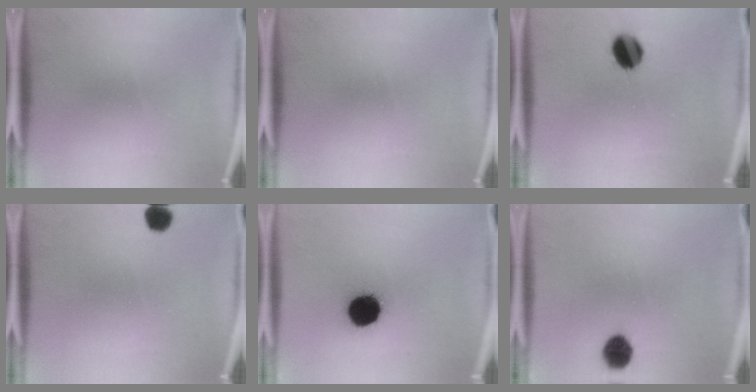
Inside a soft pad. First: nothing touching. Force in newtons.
{"total": 0.0}
{"total": 8.1}
{"total": 3.3}
{"total": 12.7}
{"total": 5.6}